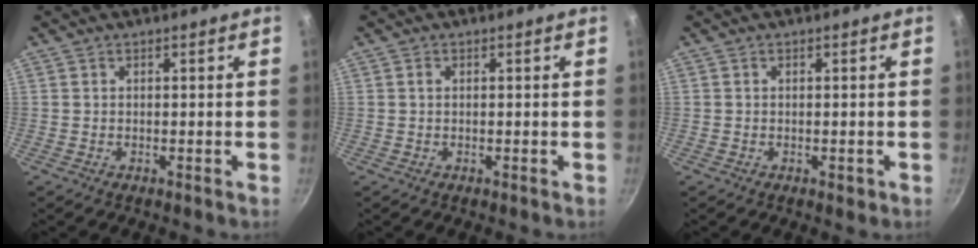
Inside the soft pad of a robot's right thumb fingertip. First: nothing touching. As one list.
[{"total": 0.6, "force": [0.1, 0.5, 0.4], "torque": [-0.007, 0.003, 0.003]}, {"total": 1.2, "force": [-0.4, 0.7, 0.8], "torque": [-0.009, 0.001, -0.005]}]